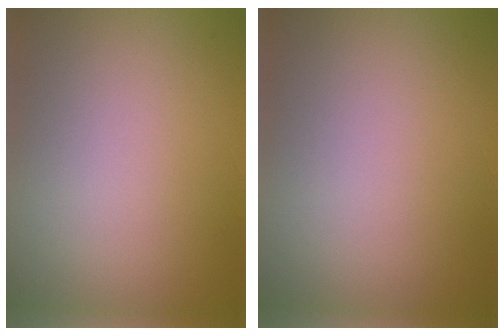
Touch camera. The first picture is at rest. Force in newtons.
{"total": 0.0}